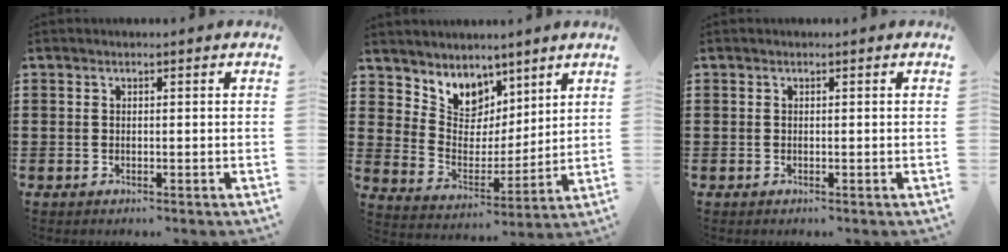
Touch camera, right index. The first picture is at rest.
{"total": 6.7, "force": [5.0, 4.5, 0.0], "torque": [-0.049, -0.045, 0.095]}
{"total": 0.0}